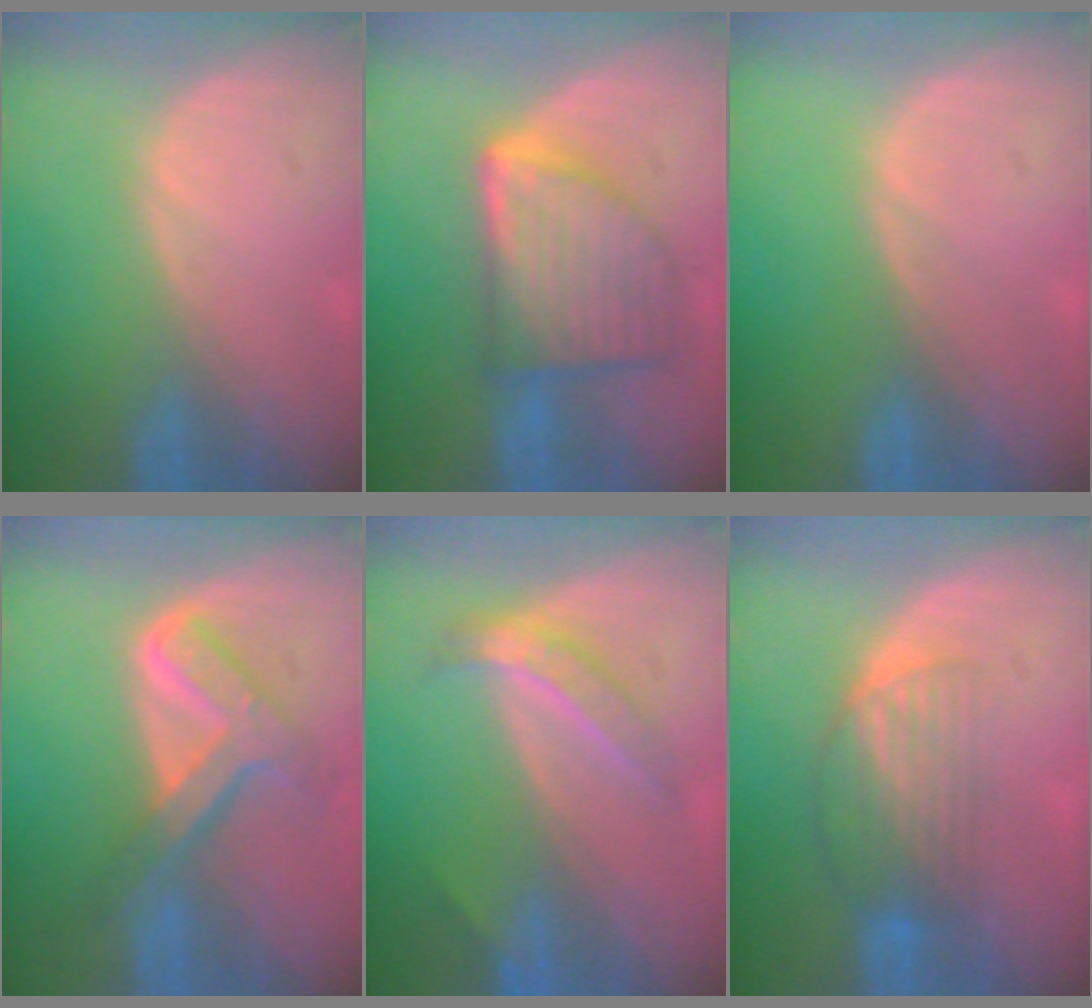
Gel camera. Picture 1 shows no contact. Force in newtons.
{"total": 9.4, "press": 9.3, "slide": 0.6}
{"total": 0.0}
{"total": 7.7, "press": 6.5, "slide": 4.1}
{"total": 5.0, "press": 4.6, "slide": 2.0}
{"total": 6.6, "press": 5.7, "slide": 3.4}